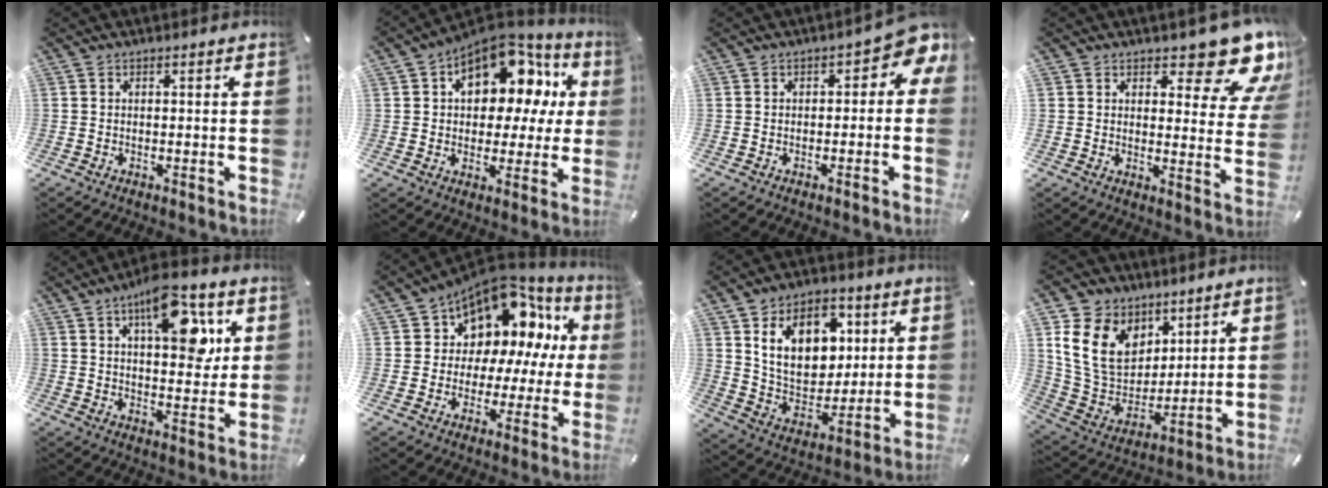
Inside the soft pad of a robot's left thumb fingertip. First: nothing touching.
{"total": 16.2, "force": [6.4, 9.9, 11.1], "torque": [-0.163, -0.040, 0.106]}
{"total": 5.1, "force": [1.1, 3.1, 4.0], "torque": [-0.048, -0.004, 0.011]}
{"total": 11.9, "force": [8.7, 5.7, 5.8], "torque": [-0.060, -0.073, 0.151]}
{"total": 15.2, "force": [7.3, 7.2, 11.2], "torque": [-0.153, -0.027, 0.119]}
{"total": 11.6, "force": [6.9, 8.1, 4.5], "torque": [-0.075, -0.069, 0.123]}
{"total": 15.9, "force": [6.2, 11.9, 8.5], "torque": [-0.140, -0.015, 0.122]}
{"total": 17.0, "force": [6.8, 13.1, 8.5], "torque": [-0.185, -0.031, 0.134]}